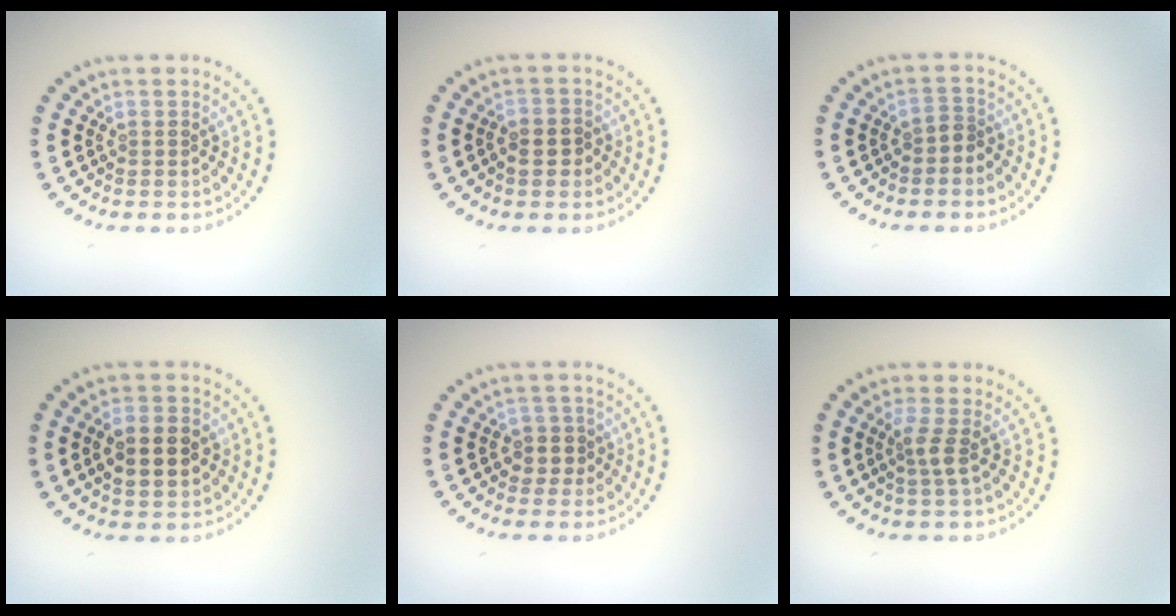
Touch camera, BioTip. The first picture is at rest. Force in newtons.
{"total": 2.1, "press": 2.0, "slide": 0.6}
{"total": 1.4, "press": 1.1, "slide": 0.8}
{"total": 4.9, "press": 4.9, "slide": 0.3}
{"total": 2.0, "press": 1.7, "slide": 1.1}
{"total": 1.7, "press": 1.4, "slide": 1.0}